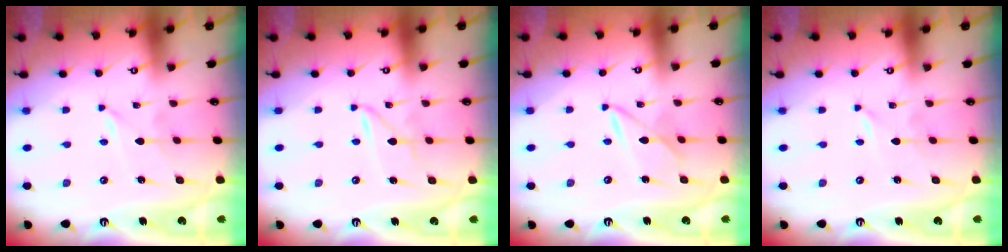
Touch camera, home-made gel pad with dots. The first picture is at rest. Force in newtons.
{"total": 2.2, "press": 2.2, "slide": 0.1}
{"total": 5.0, "press": 5.0, "slide": 0.4}
{"total": 0.0}